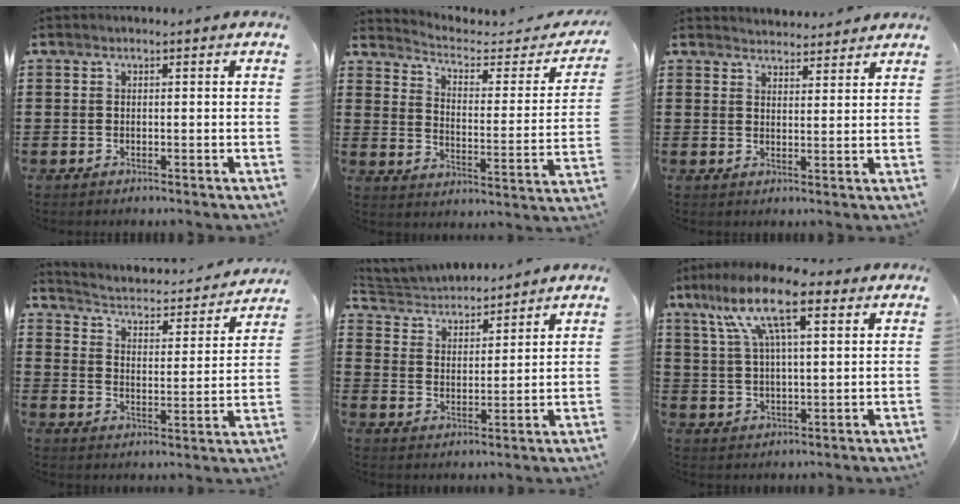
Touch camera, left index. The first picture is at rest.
{"total": 3.1, "force": [2.5, 1.0, 1.4], "torque": [-0.047, -0.019, 0.033]}
{"total": 2.8, "force": [2.8, 0.3, -0.2], "torque": [-0.004, -0.010, 0.053]}
{"total": 1.9, "force": [1.8, 0.3, 0.3], "torque": [-0.025, -0.027, 0.017]}
{"total": 4.0, "force": [3.9, 0.8, 0.0], "torque": [-0.021, -0.020, 0.067]}
{"total": 12.9, "force": [7.5, 3.7, 9.8], "torque": [-0.199, 0.000, 0.128]}